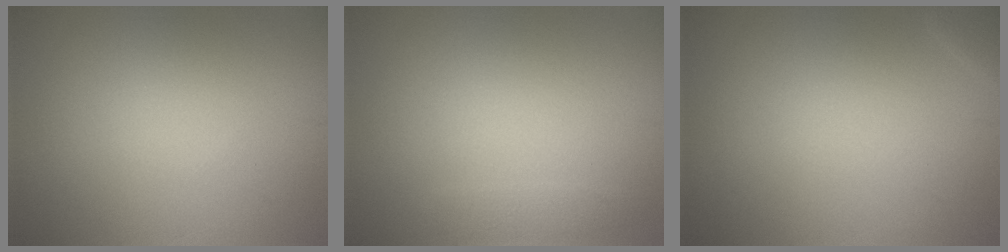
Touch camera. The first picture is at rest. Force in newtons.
{"total": 1.0, "press": 1.0, "slide": 0.1}
{"total": 0.6, "press": 0.5, "slide": 0.1}